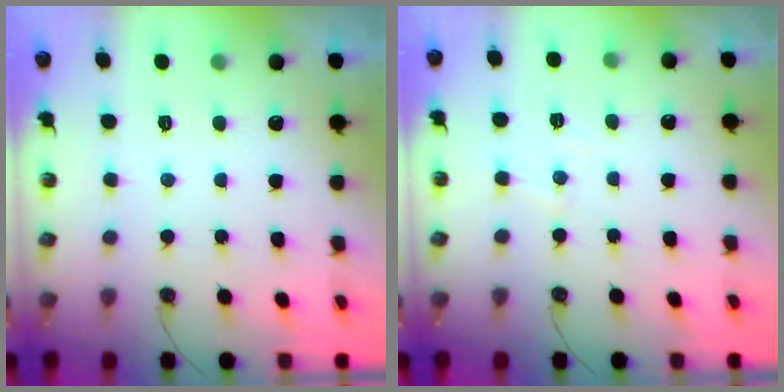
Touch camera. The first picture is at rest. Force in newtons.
{"total": 4.6, "press": 4.6, "slide": 0.6}